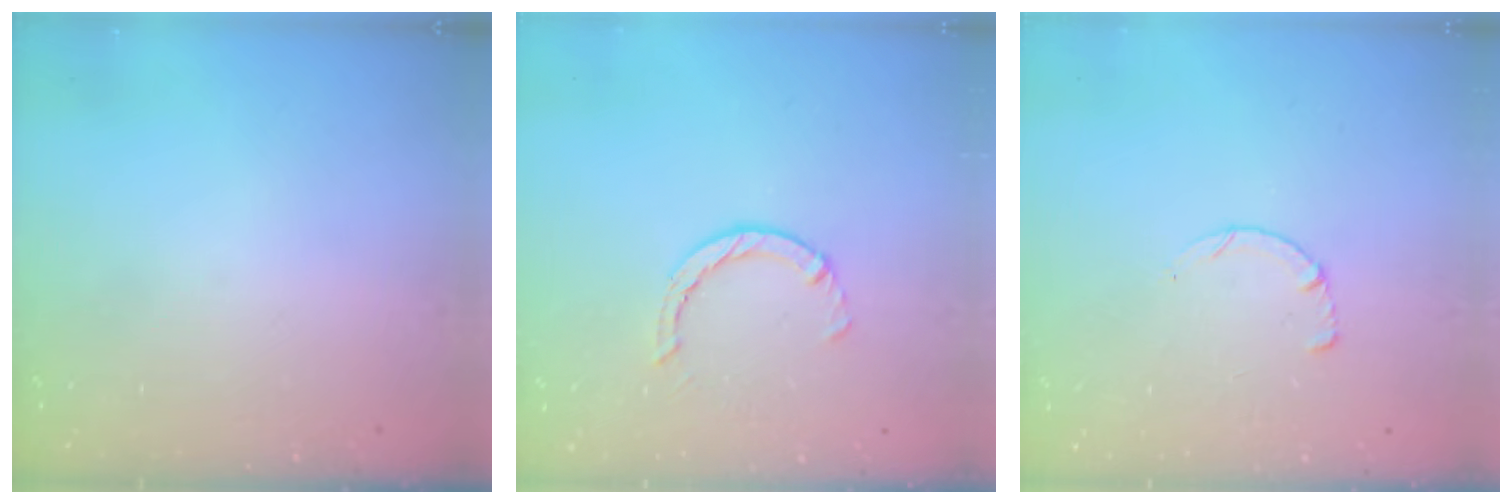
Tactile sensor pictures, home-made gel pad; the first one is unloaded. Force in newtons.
{"total": 2.5, "press": 2.4, "slide": 0.4}
{"total": 2.6, "press": 2.5, "slide": 0.3}